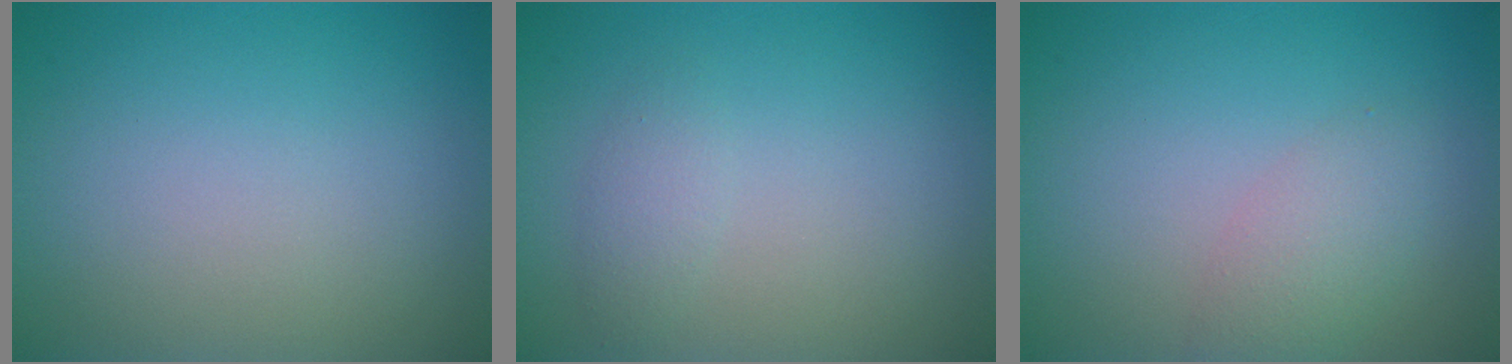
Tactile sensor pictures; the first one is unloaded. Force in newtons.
{"total": 1.2, "press": 1.2, "slide": 0.0}
{"total": 2.4, "press": 2.4, "slide": 0.1}